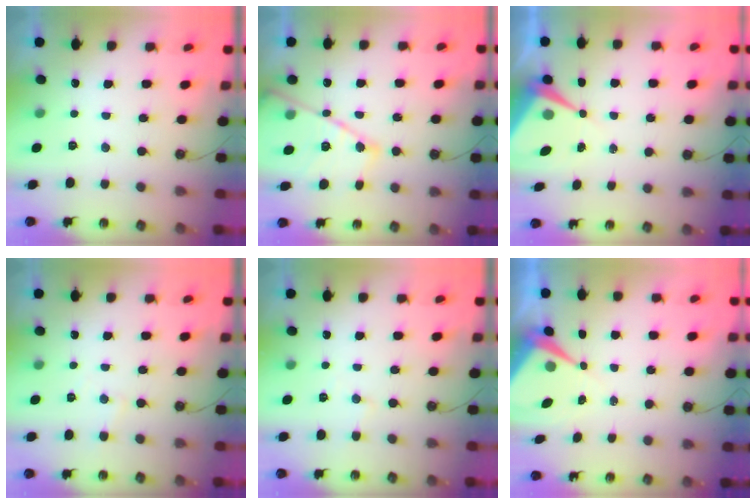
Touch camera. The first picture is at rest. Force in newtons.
{"total": 16.9, "press": 16.9, "slide": 1.1}
{"total": 9.2, "press": 9.2, "slide": 0.7}
{"total": 3.7, "press": 3.7, "slide": 0.5}
{"total": 4.4, "press": 4.3, "slide": 0.5}
{"total": 9.1, "press": 9.0, "slide": 1.0}